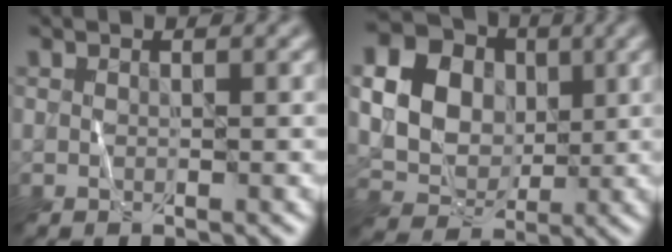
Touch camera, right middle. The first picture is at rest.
{"total": 19.1, "force": [4.3, 17.0, 7.5], "torque": [-0.202, 0.035, 0.049]}